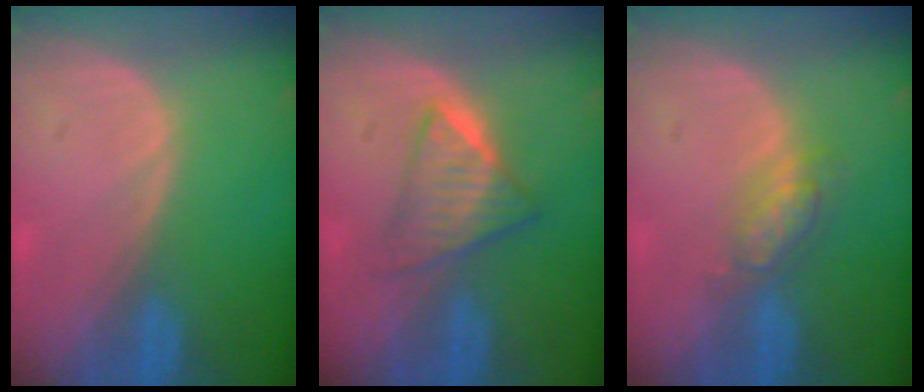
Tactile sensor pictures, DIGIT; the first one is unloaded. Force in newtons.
{"total": 6.3, "press": 5.5, "slide": 3.1}
{"total": 4.6, "press": 4.1, "slide": 2.2}